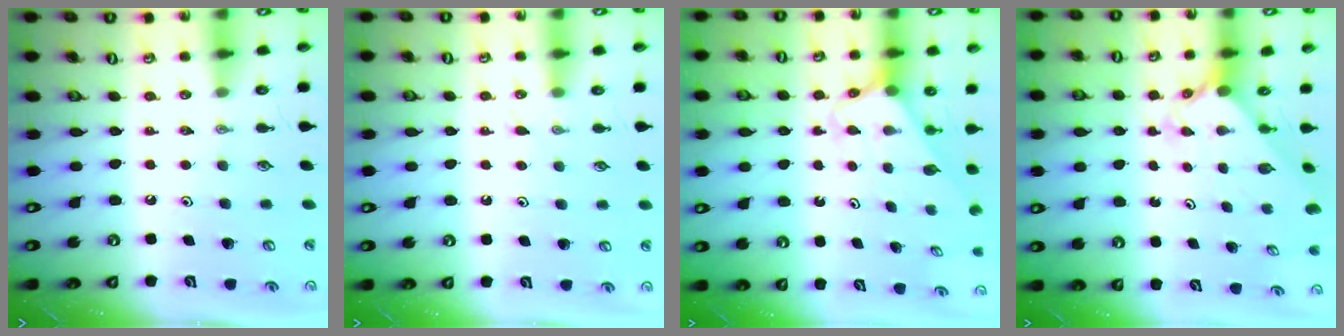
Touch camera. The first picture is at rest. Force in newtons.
{"total": 2.9, "press": 2.8, "slide": 0.4}
{"total": 2.7, "press": 2.7, "slide": 0.1}
{"total": 2.5, "press": 2.5, "slide": 0.3}